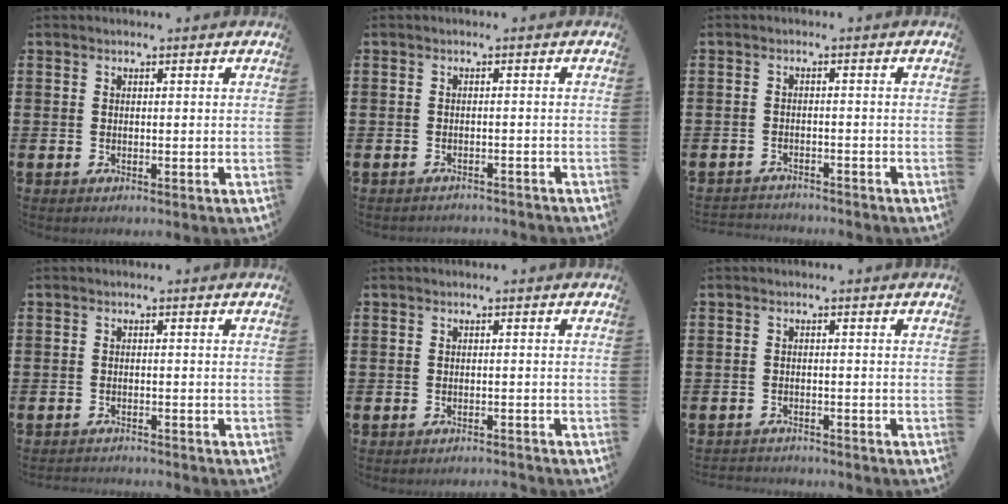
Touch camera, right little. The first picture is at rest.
{"total": 1.0, "force": [-1.0, 0.0, -0.1], "torque": [-0.001, 0.002, -0.021]}
{"total": 1.8, "force": [-1.7, 0.0, -0.2], "torque": [-0.001, 0.003, -0.039]}
{"total": 1.1, "force": [-1.1, -0.1, -0.1], "torque": [-0.001, 0.001, -0.023]}
{"total": 0.9, "force": [-0.9, -0.1, 0.0], "torque": [-0.001, 0.000, -0.018]}
{"total": 1.2, "force": [-1.2, 0.1, -0.2], "torque": [-0.001, 0.003, -0.028]}